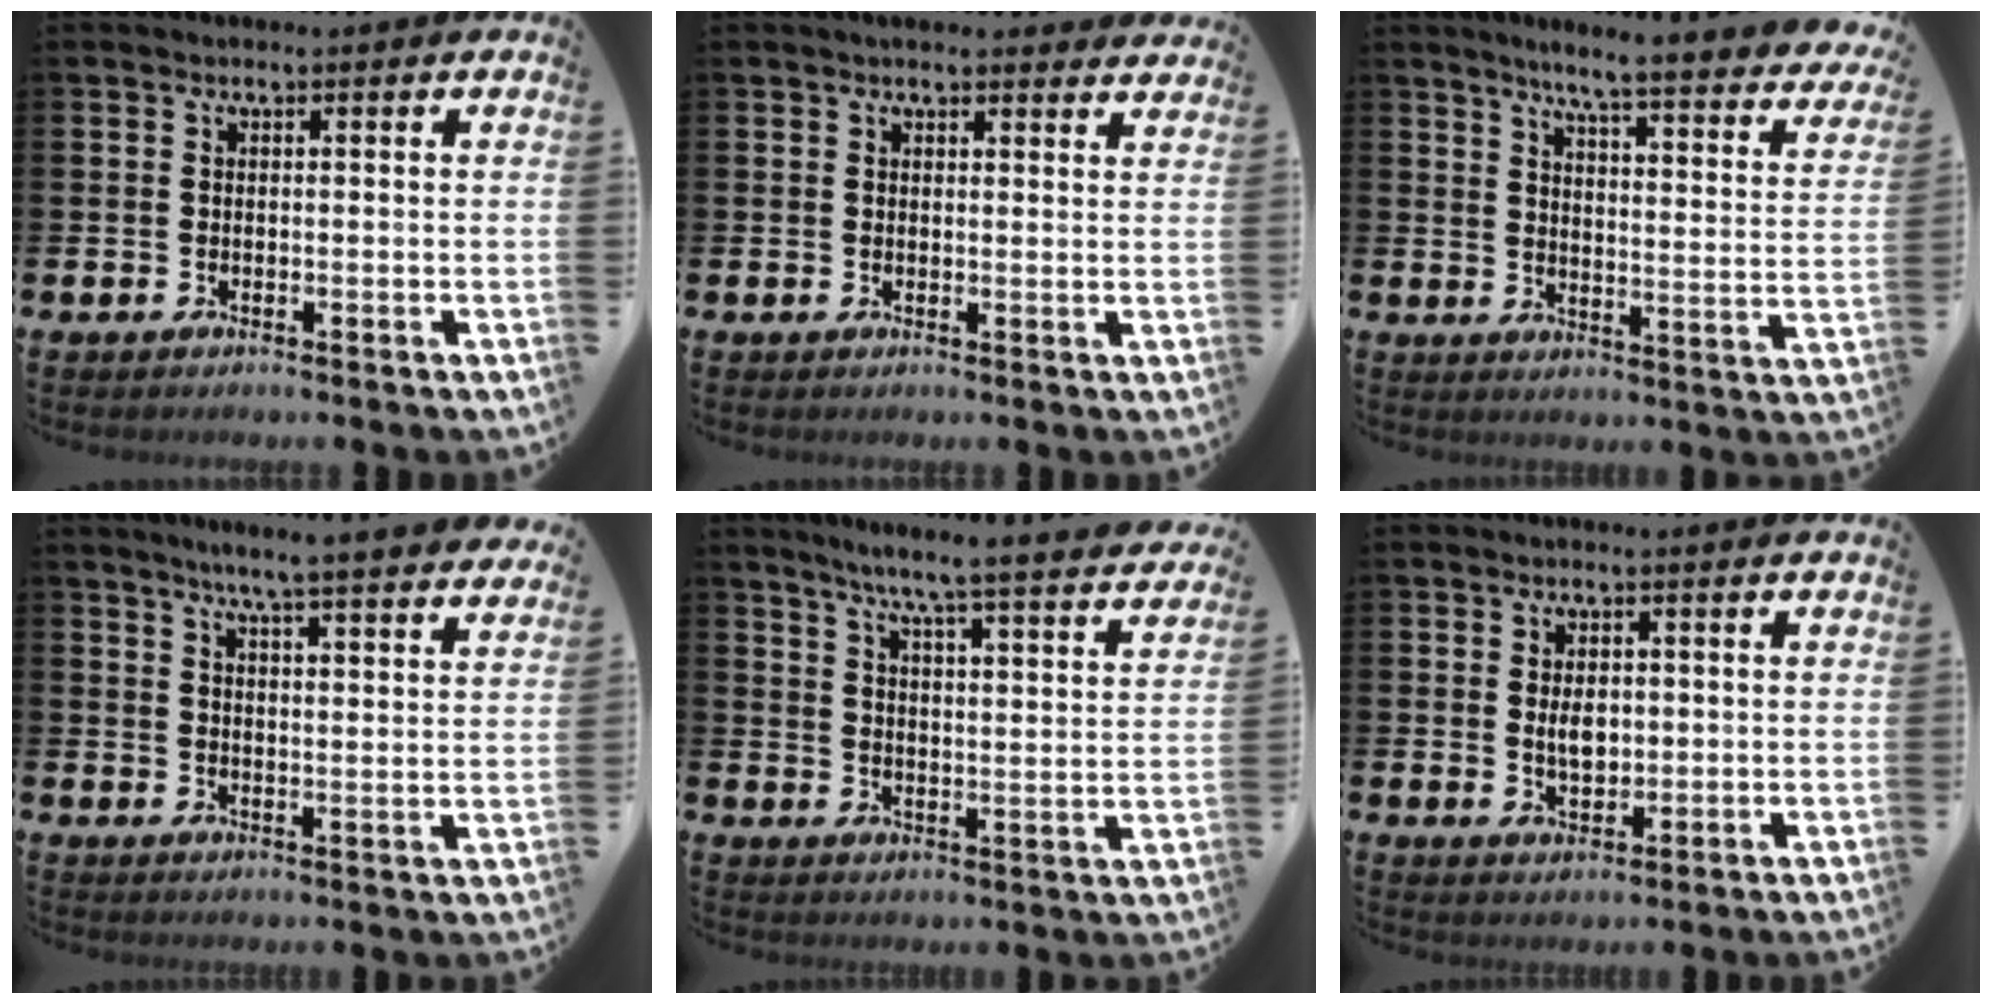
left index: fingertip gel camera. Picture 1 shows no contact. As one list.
[{"total": 2.3, "force": [2.3, 0.3, 0.2], "torque": [0.002, -0.011, 0.040]}, {"total": 5.9, "force": [5.3, 0.0, 2.8], "torque": [-0.063, -0.048, 0.080]}, {"total": 5.9, "force": [5.6, -0.5, 1.6], "torque": [-0.047, -0.033, 0.096]}, {"total": 6.5, "force": [5.9, -0.4, 2.5], "torque": [-0.068, -0.051, 0.095]}, {"total": 3.2, "force": [0.3, 2.0, 2.5], "torque": [-0.035, 0.001, 0.001]}]